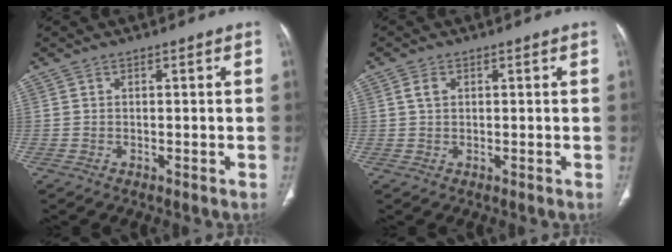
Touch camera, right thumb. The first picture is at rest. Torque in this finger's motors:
{"motor_torque": [0.10, 0.06, 0.26, -0.09, 0.04]}